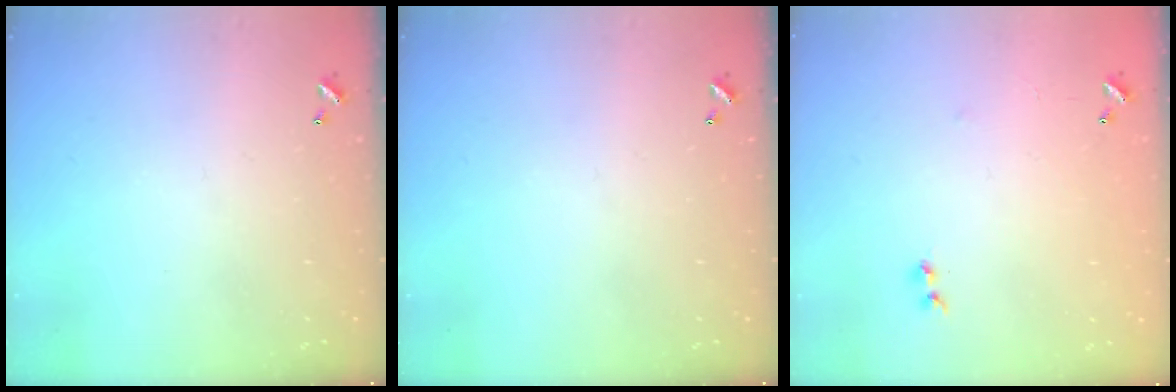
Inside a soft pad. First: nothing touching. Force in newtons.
{"total": 0.0}
{"total": 6.1, "press": 6.1, "slide": 0.7}